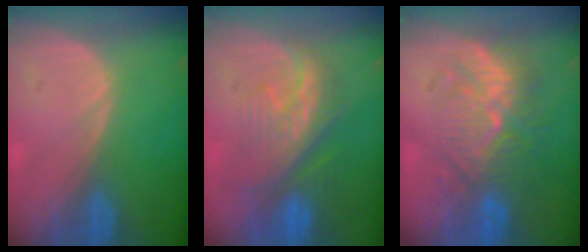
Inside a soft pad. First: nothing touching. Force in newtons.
{"total": 9.0, "press": 8.5, "slide": 3.0}
{"total": 9.1, "press": 8.8, "slide": 2.3}